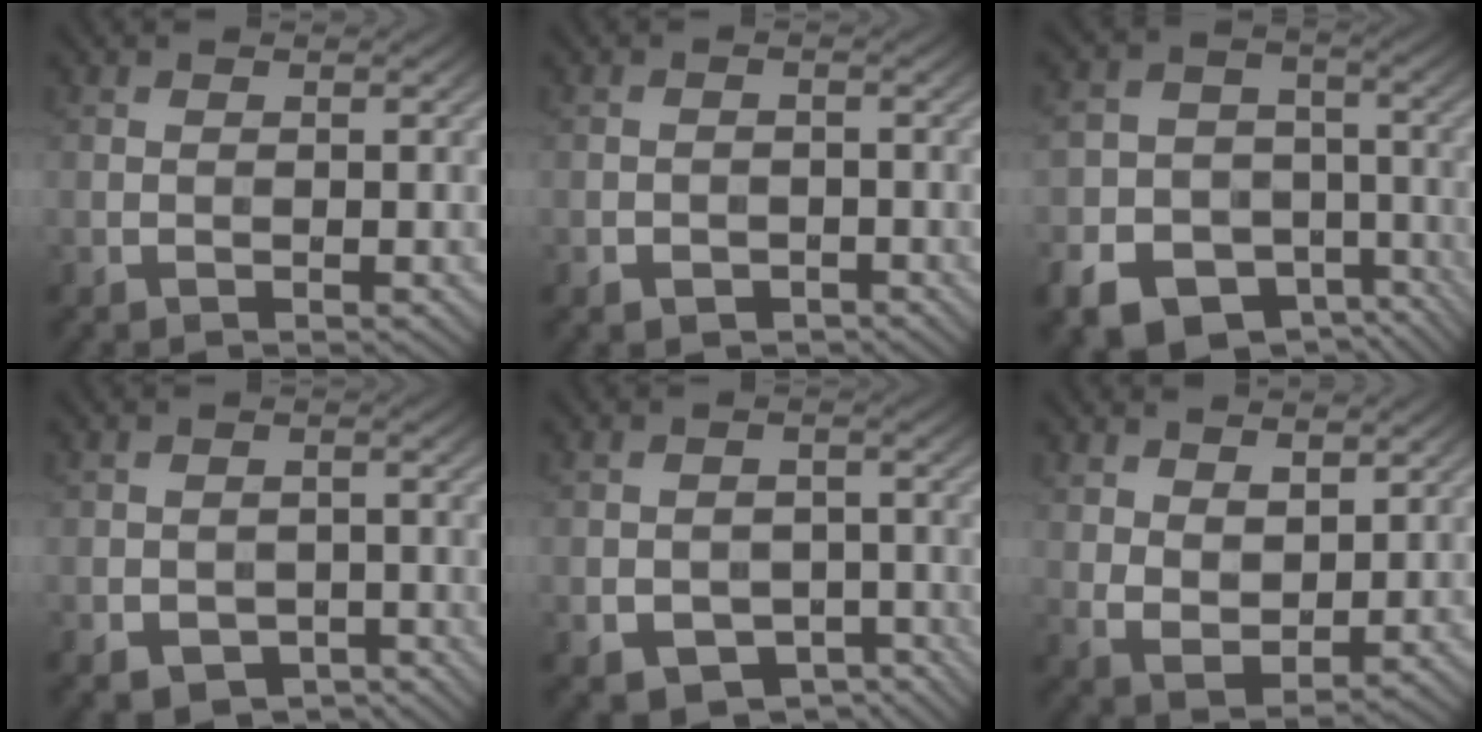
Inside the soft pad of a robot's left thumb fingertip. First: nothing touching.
{"total": 1.8, "force": [-1.1, 1.2, 0.7], "torque": [-0.010, -0.002, -0.022]}
{"total": 14.7, "force": [-8.0, 11.1, 5.3], "torque": [-0.136, -0.054, -0.133]}
{"total": 4.2, "force": [-2.0, 3.1, 1.9], "torque": [-0.033, -0.010, -0.028]}
{"total": 6.3, "force": [-3.0, 4.5, 3.2], "torque": [-0.059, -0.010, -0.034]}
{"total": 5.0, "force": [2.9, 2.7, 3.0], "torque": [-0.071, -0.011, 0.063]}